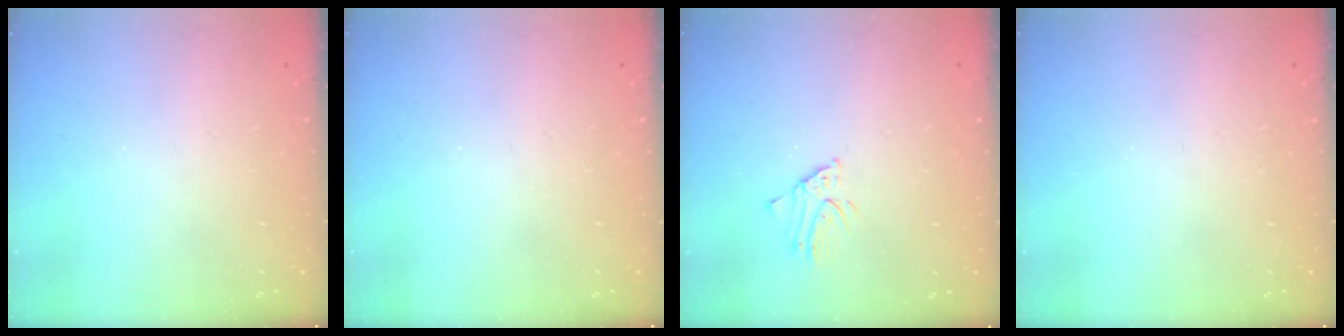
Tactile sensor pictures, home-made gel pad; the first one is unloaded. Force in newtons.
{"total": 0.0}
{"total": 2.3, "press": 2.3, "slide": 0.1}
{"total": 0.0}